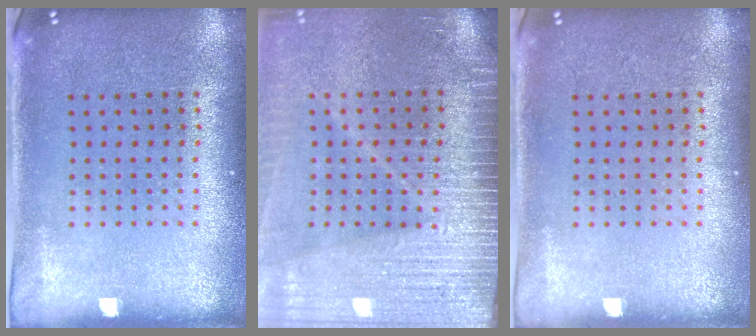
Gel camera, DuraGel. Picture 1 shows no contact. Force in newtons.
{"total": 4.0, "press": 3.5, "slide": 2.0}
{"total": 0.0}